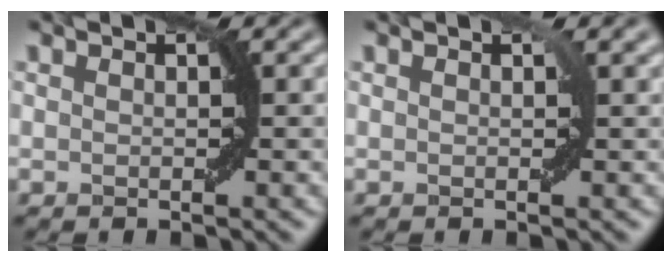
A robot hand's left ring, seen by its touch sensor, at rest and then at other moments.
{"total": 0.7, "force": [0.3, 0.0, 0.6], "torque": [-0.006, 0.002, 0.006]}